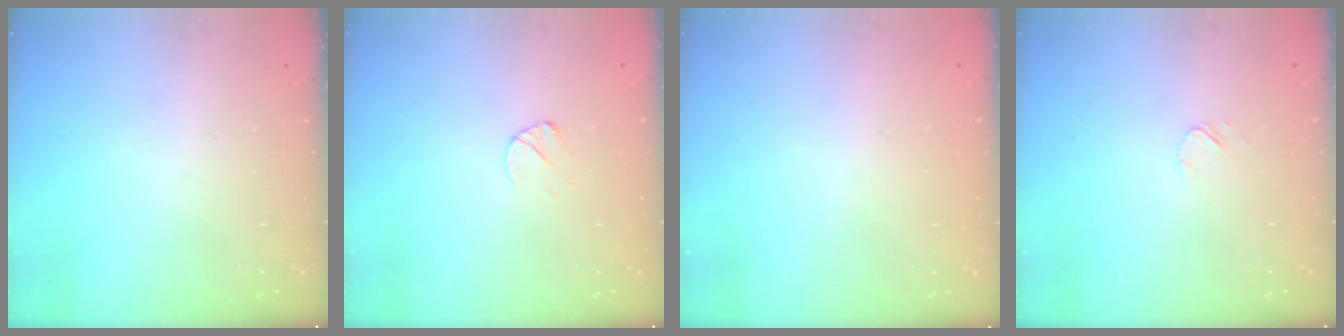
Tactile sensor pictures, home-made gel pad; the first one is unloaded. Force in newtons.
{"total": 4.7, "press": 4.7, "slide": 0.3}
{"total": 0.5, "press": 0.5, "slide": 0.1}
{"total": 3.5, "press": 3.5, "slide": 0.5}